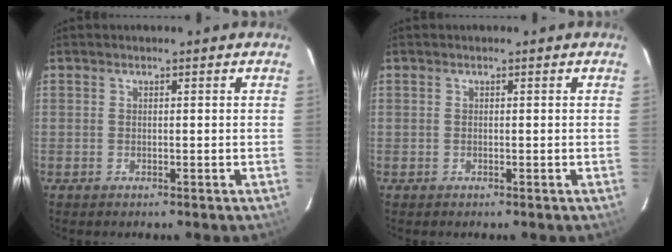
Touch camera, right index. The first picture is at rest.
{"total": 0.0}